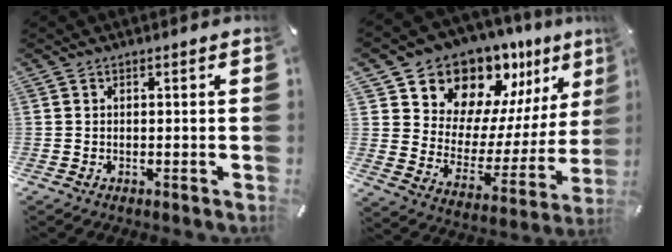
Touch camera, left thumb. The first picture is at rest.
{"total": 14.5, "force": [13.1, 6.0, 0.6], "torque": [-0.024, -0.149, 0.233]}